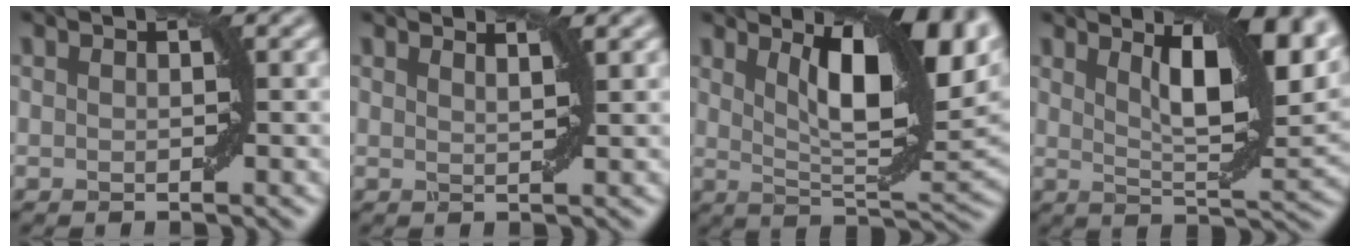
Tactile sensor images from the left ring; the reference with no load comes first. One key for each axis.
{"total": 1.5, "fx": 1.4, "fy": 0.2, "fz": 0.6, "tx": -0.002, "ty": -0.003, "tz": 0.014}
{"total": 11.8, "fx": 4.5, "fy": 3.5, "fz": 10.3, "tx": -0.149, "ty": 0.009, "tz": 0.077}
{"total": 8.9, "fx": 4.1, "fy": 2.3, "fz": 7.6, "tx": -0.111, "ty": 0.001, "tz": 0.074}